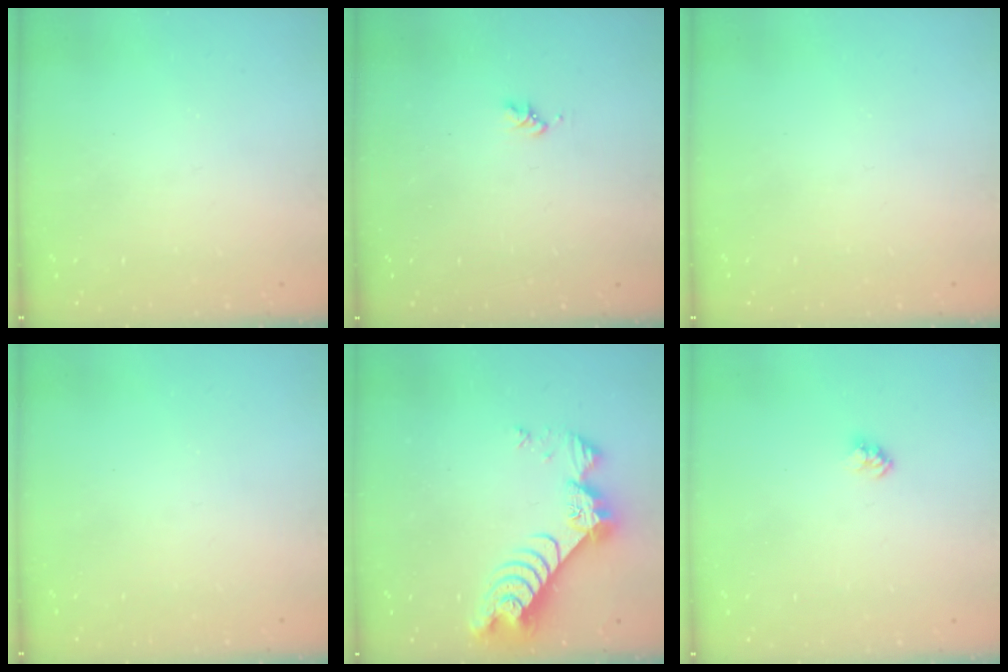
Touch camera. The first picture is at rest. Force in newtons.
{"total": 1.6, "press": 1.6, "slide": 0.3}
{"total": 0.0}
{"total": 0.0}
{"total": 9.4, "press": 9.4, "slide": 0.9}
{"total": 2.4, "press": 2.4, "slide": 0.2}